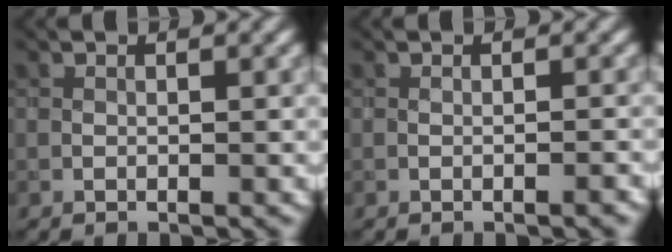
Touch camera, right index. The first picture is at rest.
{"total": 0.6, "force": [-0.4, 0.1, 0.5], "torque": [-0.008, 0.002, -0.006]}